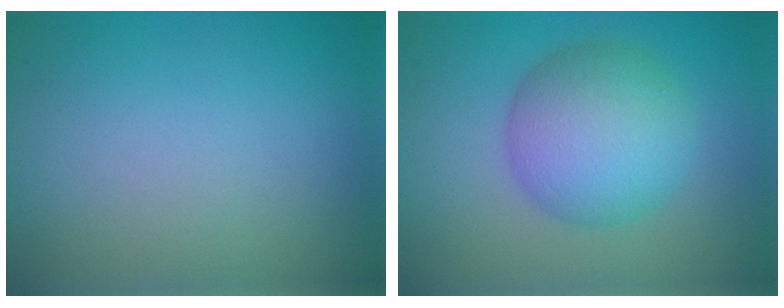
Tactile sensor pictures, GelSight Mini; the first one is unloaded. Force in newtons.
{"total": 7.0, "press": 7.0, "slide": 0.1}